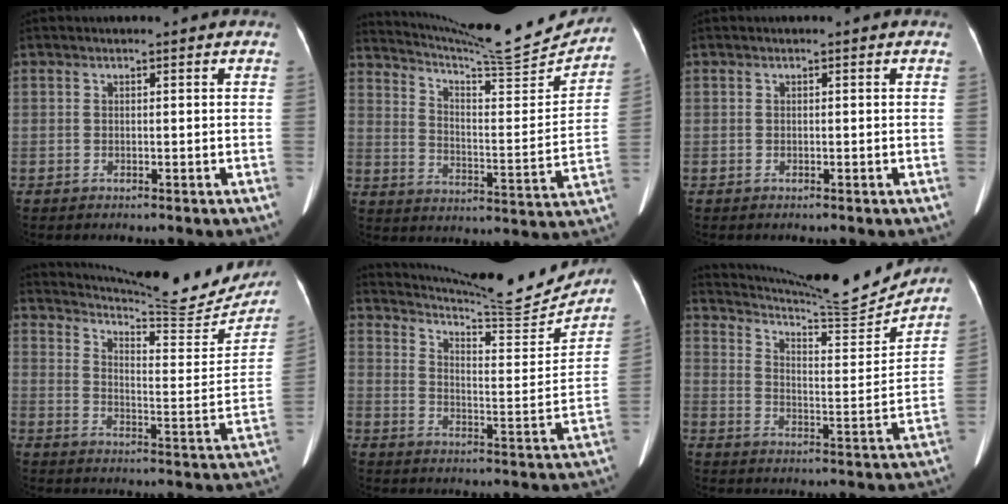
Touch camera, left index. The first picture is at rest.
{"total": 19.4, "force": [18.6, 0.3, 5.5], "torque": [-0.104, -0.056, 0.264]}
{"total": 0.0}
{"total": 21.0, "force": [19.8, 2.1, 6.8], "torque": [-0.105, -0.072, 0.254]}
{"total": 18.7, "force": [18.0, 0.7, 4.9], "torque": [-0.092, -0.060, 0.248]}
{"total": 18.1, "force": [17.5, 0.2, 4.7], "torque": [-0.096, -0.051, 0.252]}